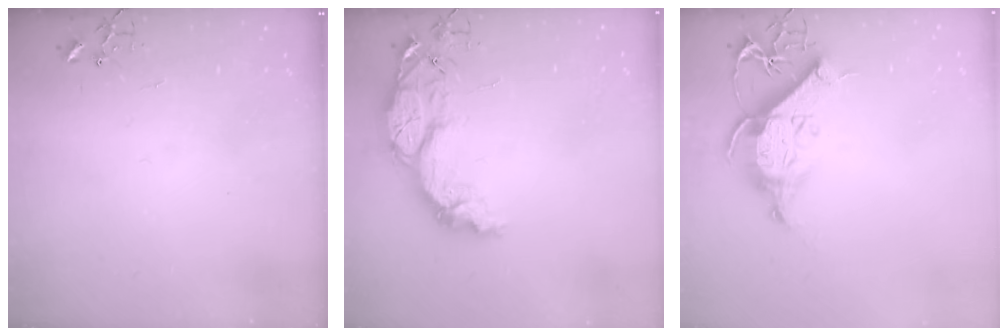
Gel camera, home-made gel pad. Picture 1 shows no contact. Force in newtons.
{"total": 13.9, "press": 13.9, "slide": 1.4}
{"total": 13.1, "press": 13.1, "slide": 0.7}